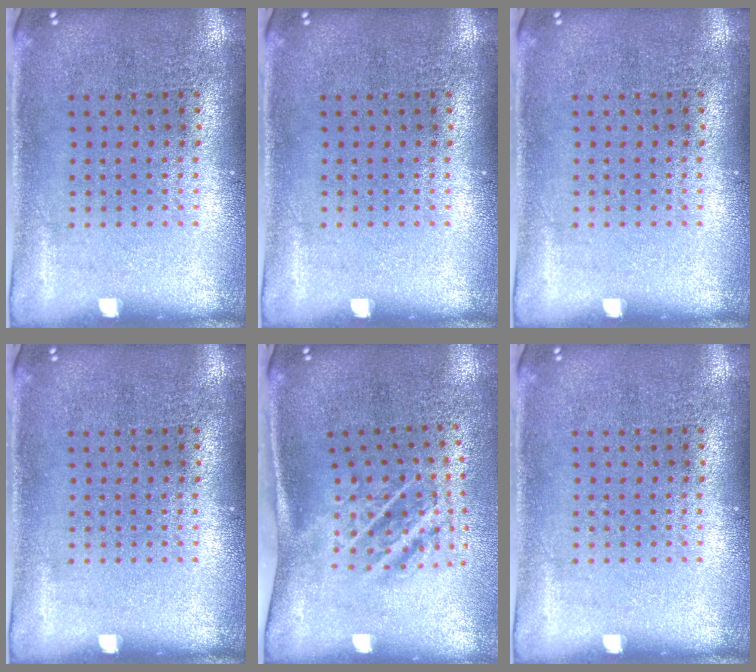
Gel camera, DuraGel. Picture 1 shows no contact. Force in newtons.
{"total": 0.0}
{"total": 0.0}
{"total": 0.0}
{"total": 1.9, "press": 1.2, "slide": 1.5}
{"total": 0.0}